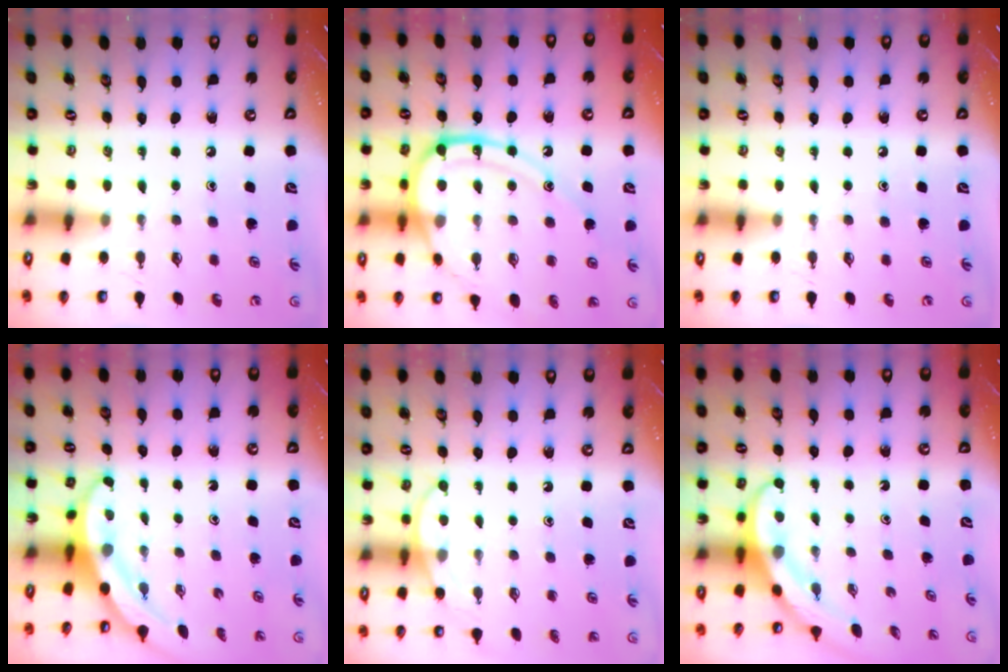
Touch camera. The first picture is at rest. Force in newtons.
{"total": 15.8, "press": 15.7, "slide": 1.4}
{"total": 0.0}
{"total": 3.5, "press": 3.5, "slide": 0.1}
{"total": 7.2, "press": 7.1, "slide": 0.7}
{"total": 3.7, "press": 3.7, "slide": 0.3}